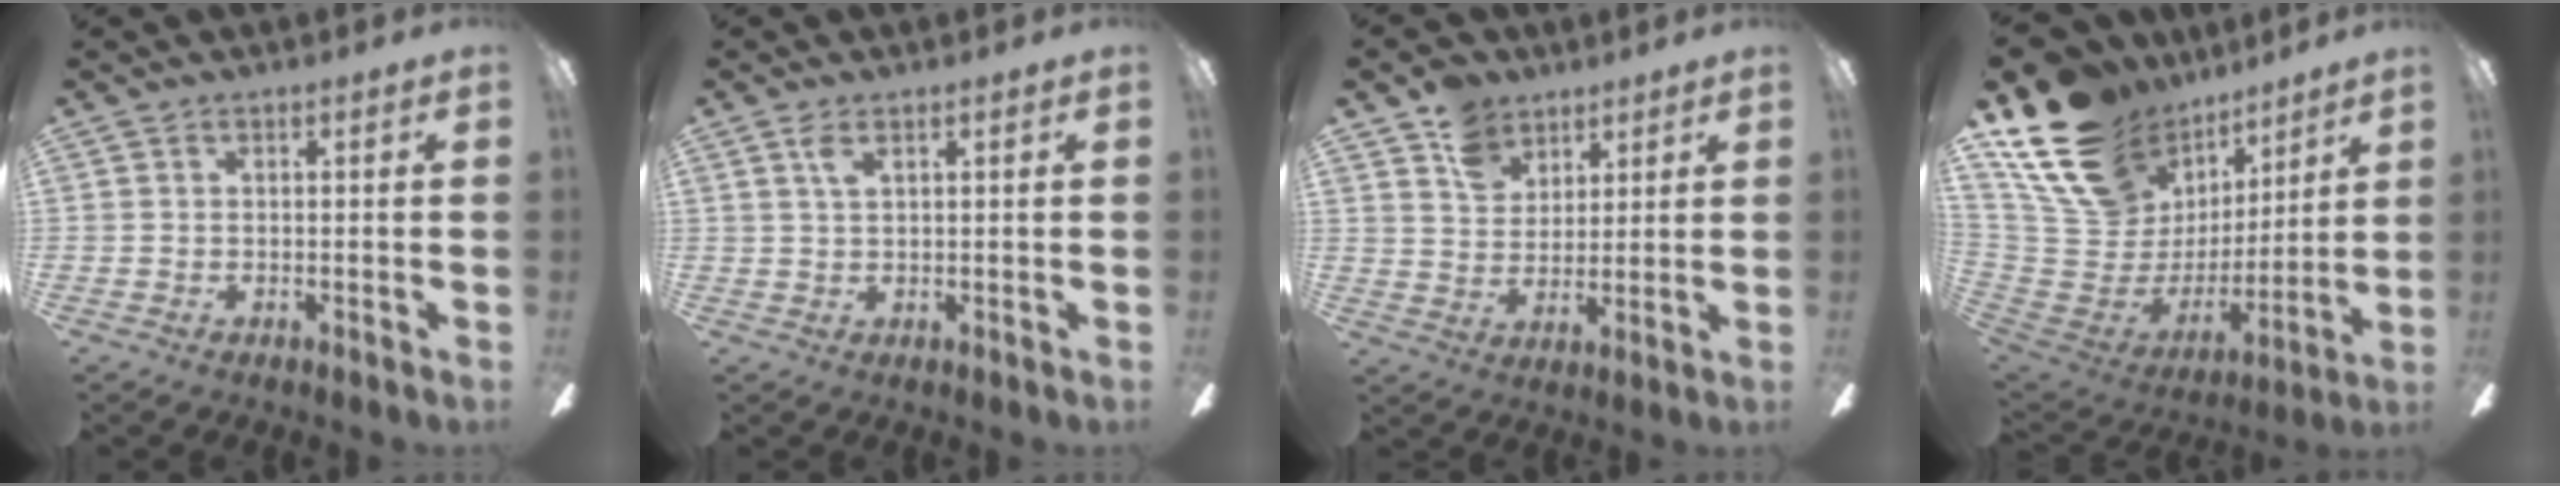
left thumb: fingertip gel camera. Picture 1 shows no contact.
{"total": 2.9, "force": [1.7, 1.1, 2.1], "torque": [-0.048, 0.005, 0.030]}
{"total": 9.1, "force": [6.3, 6.2, 2.0], "torque": [-0.040, -0.026, 0.119]}
{"total": 20.8, "force": [12.8, 13.7, 9.1], "torque": [-0.193, -0.069, 0.258]}